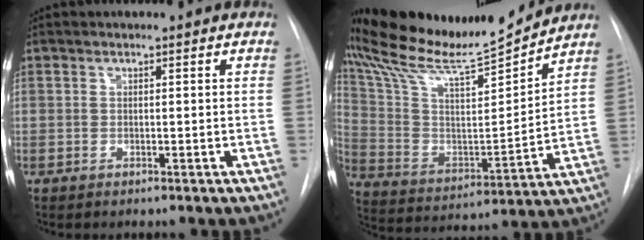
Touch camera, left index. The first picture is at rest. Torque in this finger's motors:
{"motor_torque": [0.89, -1.25, 0.15, 0.09]}